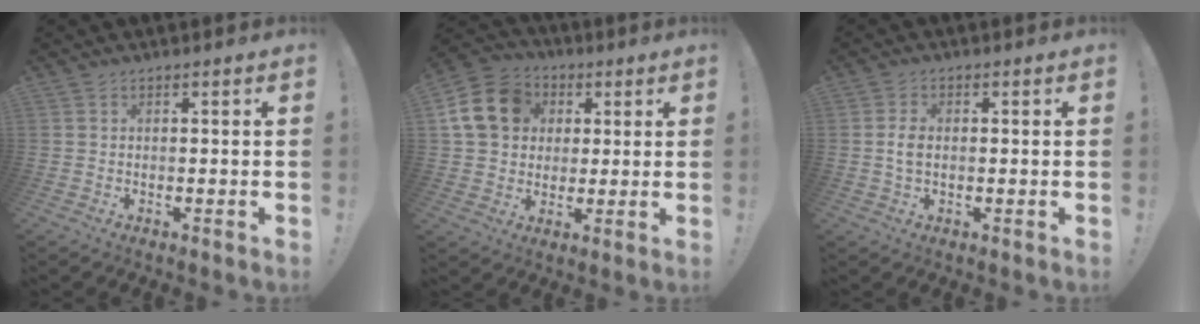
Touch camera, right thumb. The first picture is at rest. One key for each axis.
{"total": 16.1, "fx": 4.3, "fy": 13.3, "fz": 7.8, "tx": -0.120, "ty": 0.002, "tz": 0.090}
{"total": 3.2, "fx": -0.2, "fy": 2.0, "fz": 2.5, "tx": -0.047, "ty": 0.001, "tz": -0.004}